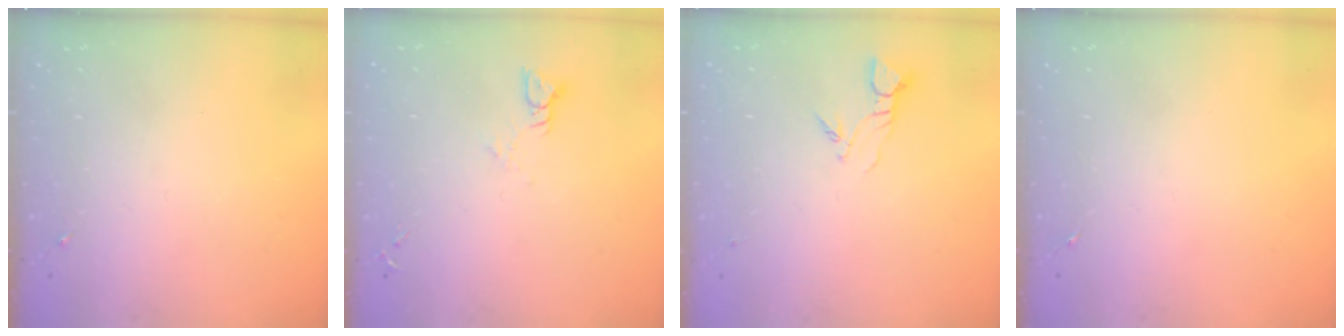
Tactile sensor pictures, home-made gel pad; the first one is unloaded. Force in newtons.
{"total": 3.8, "press": 3.8, "slide": 0.4}
{"total": 4.3, "press": 4.3, "slide": 0.3}
{"total": 0.0}